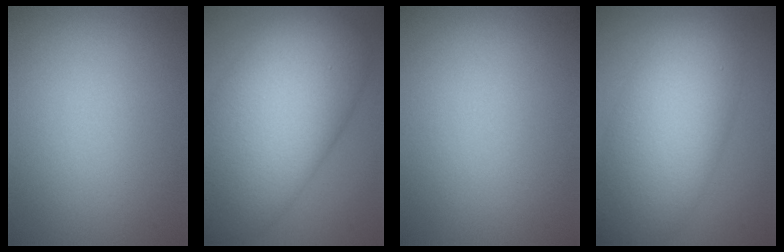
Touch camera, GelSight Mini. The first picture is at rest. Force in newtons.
{"total": 15.7, "press": 15.6, "slide": 0.7}
{"total": 0.0}
{"total": 9.4, "press": 9.4, "slide": 0.4}